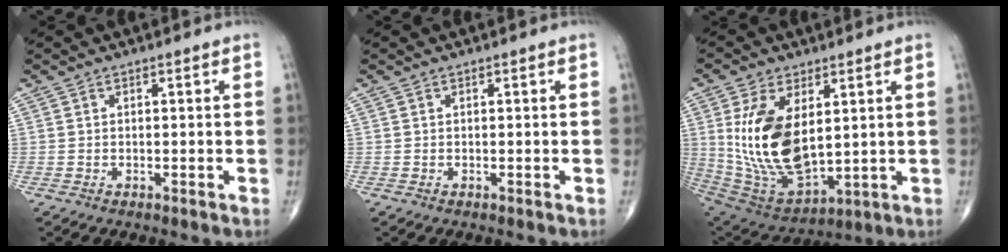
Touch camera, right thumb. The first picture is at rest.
{"total": 0.0}
{"total": 18.1, "force": [3.2, 9.7, 15.0], "torque": [-0.281, -0.024, 0.083]}